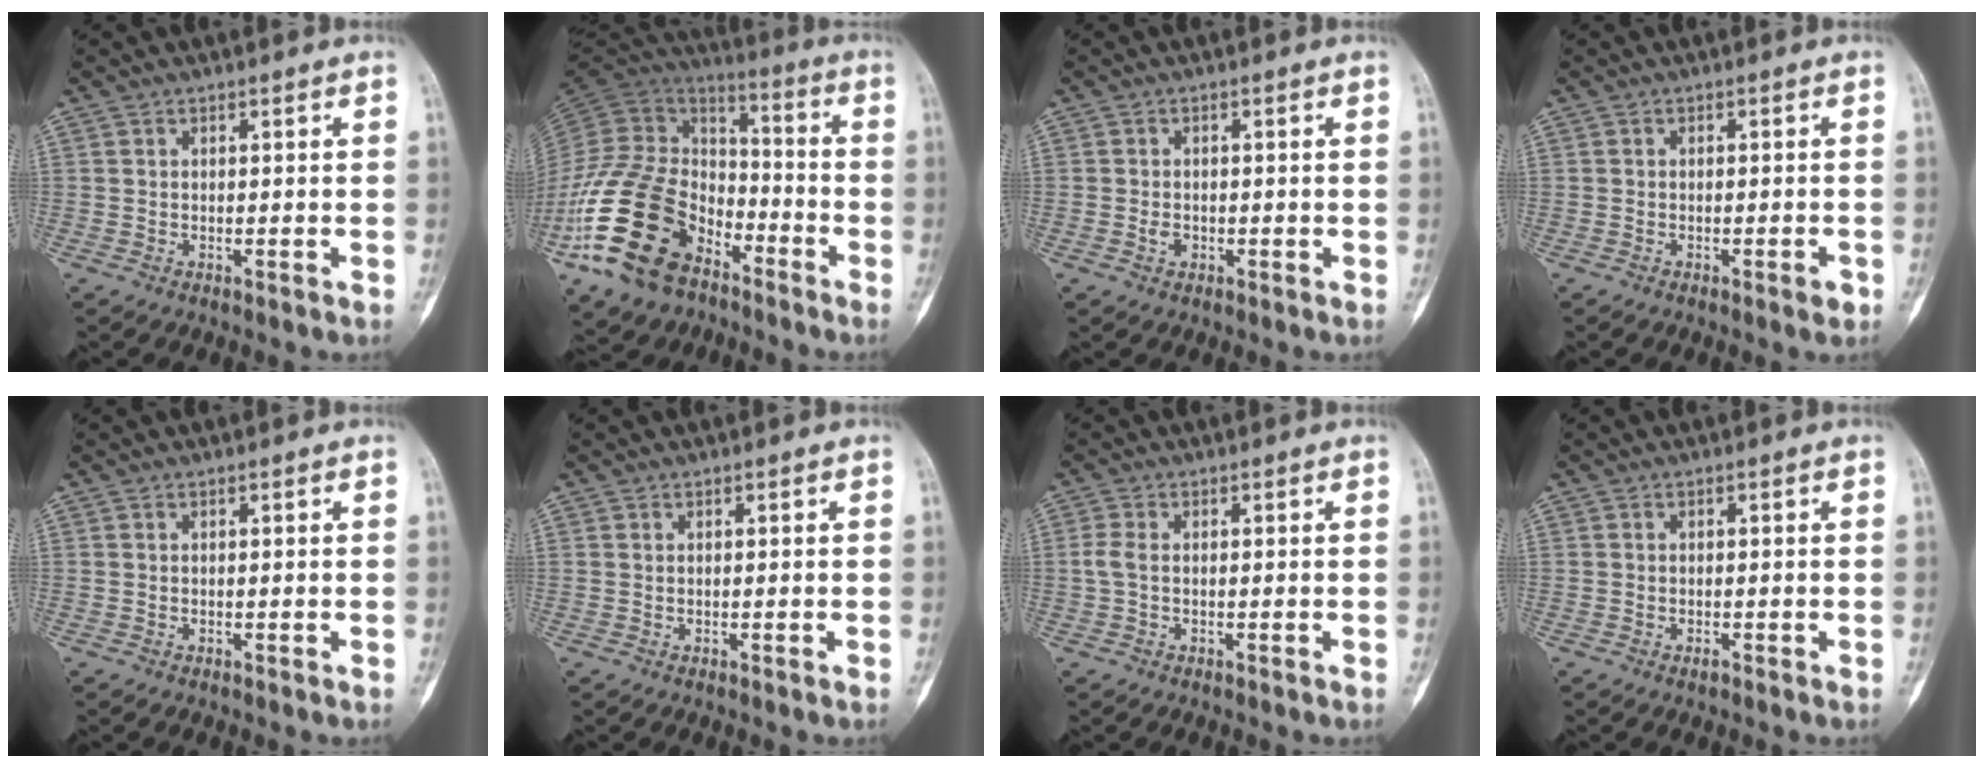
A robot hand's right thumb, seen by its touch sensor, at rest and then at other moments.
{"total": 23.6, "force": [-12.1, 14.2, 14.3], "torque": [-0.270, 0.070, -0.226]}
{"total": 1.7, "force": [-0.5, 1.3, 1.0], "torque": [-0.013, 0.003, -0.009]}
{"total": 1.9, "force": [-0.9, 0.6, 1.5], "torque": [-0.022, 0.002, -0.013]}
{"total": 0.0}
{"total": 0.0}
{"total": 2.2, "force": [-0.1, 1.1, 1.8], "torque": [-0.049, -0.001, -0.005]}
{"total": 0.7, "force": [-0.5, 0.3, 0.5], "torque": [-0.008, 0.001, -0.009]}